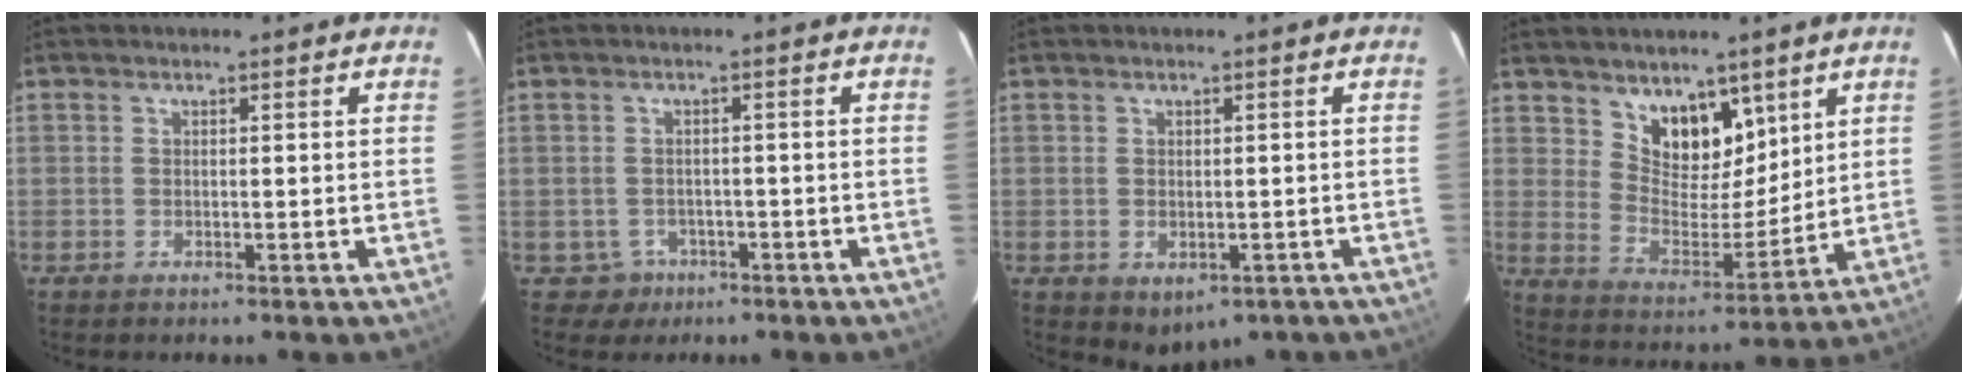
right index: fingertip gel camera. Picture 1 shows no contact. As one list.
[{"total": 3.3, "force": [-1.6, 2.9, 0.0], "torque": [-0.011, 0.009, -0.018]}, {"total": 4.3, "force": [-1.5, 3.3, 2.2], "torque": [-0.031, 0.002, -0.004]}, {"total": 10.5, "force": [7.0, 6.1, 4.9], "torque": [-0.075, -0.009, 0.132]}]